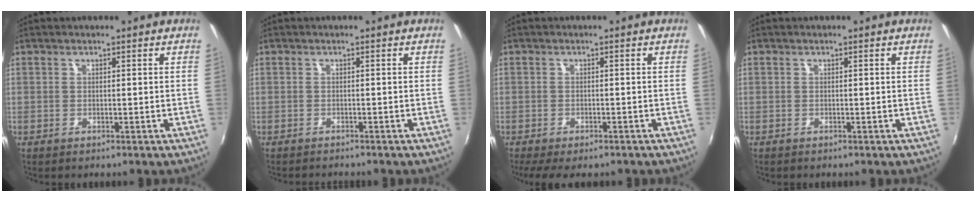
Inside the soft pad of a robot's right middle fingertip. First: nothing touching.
{"total": 2.0, "force": [-2.0, 0.1, 0.5], "torque": [-0.017, -0.012, -0.031]}
{"total": 6.2, "force": [-4.8, 1.8, 3.5], "torque": [-0.084, -0.027, -0.076]}
{"total": 0.0}